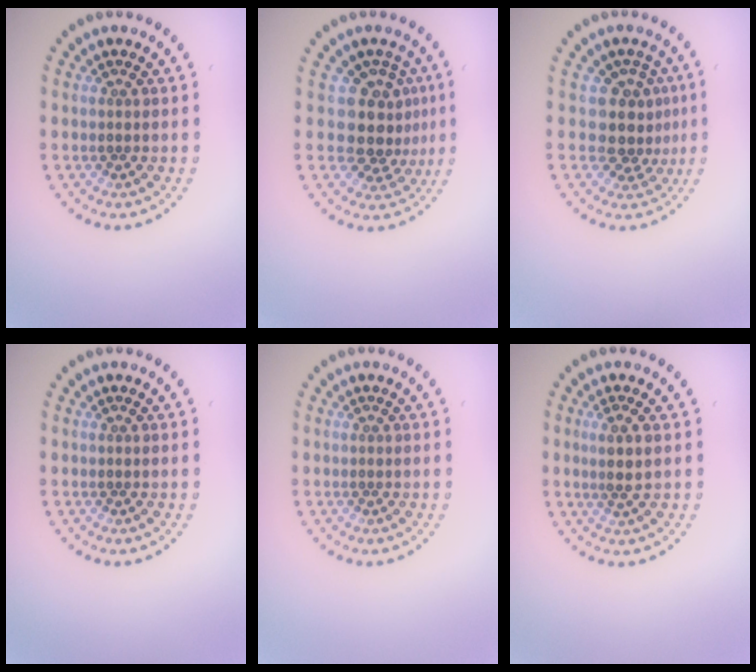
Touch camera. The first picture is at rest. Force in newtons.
{"total": 3.9, "press": 3.1, "slide": 2.4}
{"total": 3.3, "press": 2.5, "slide": 2.1}
{"total": 0.0}
{"total": 0.0}
{"total": 1.8, "press": 1.5, "slide": 1.1}